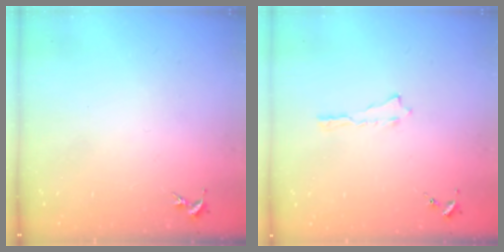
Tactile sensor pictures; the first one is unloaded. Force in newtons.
{"total": 0.0}